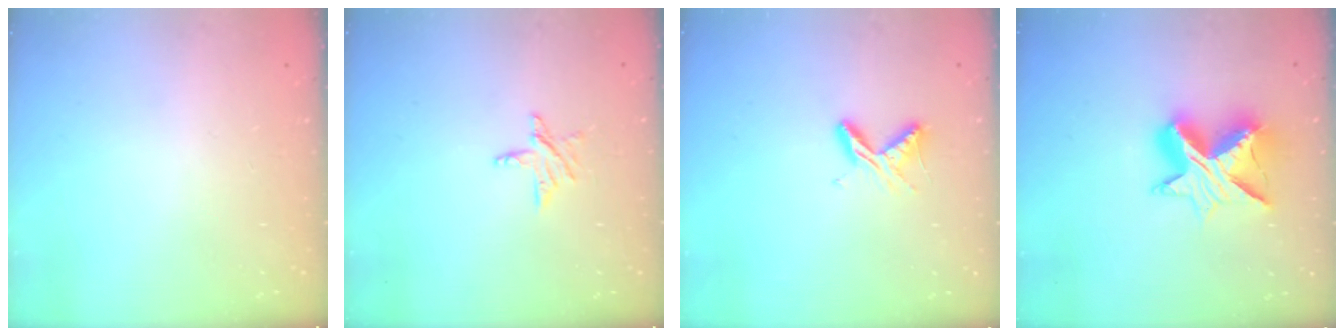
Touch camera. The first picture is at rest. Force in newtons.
{"total": 5.2, "press": 5.2, "slide": 0.5}
{"total": 6.5, "press": 6.4, "slide": 0.7}
{"total": 13.1, "press": 13.1, "slide": 0.6}